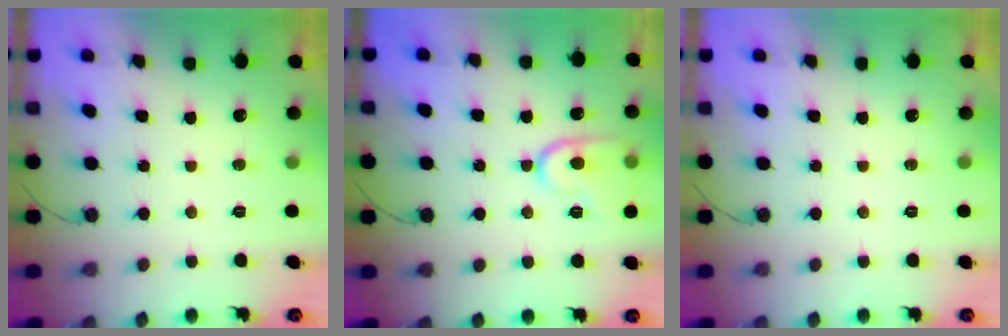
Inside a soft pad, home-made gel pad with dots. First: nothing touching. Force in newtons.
{"total": 12.6, "press": 12.6, "slide": 1.2}
{"total": 0.0}